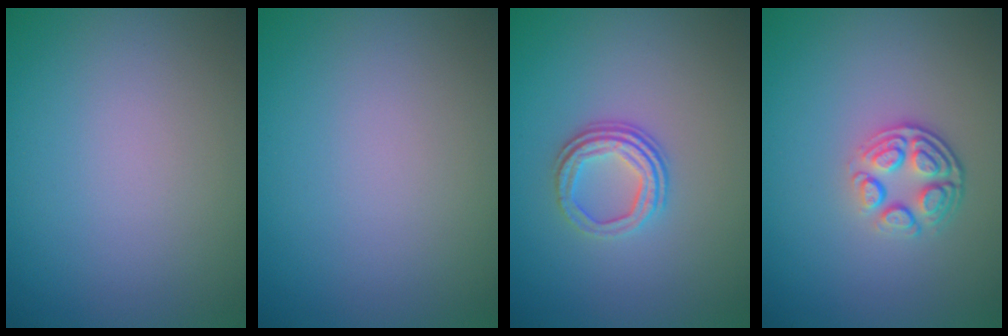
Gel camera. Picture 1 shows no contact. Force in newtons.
{"total": 0.0}
{"total": 3.0, "press": 2.3, "slide": 2.0}
{"total": 3.7, "press": 2.8, "slide": 2.5}